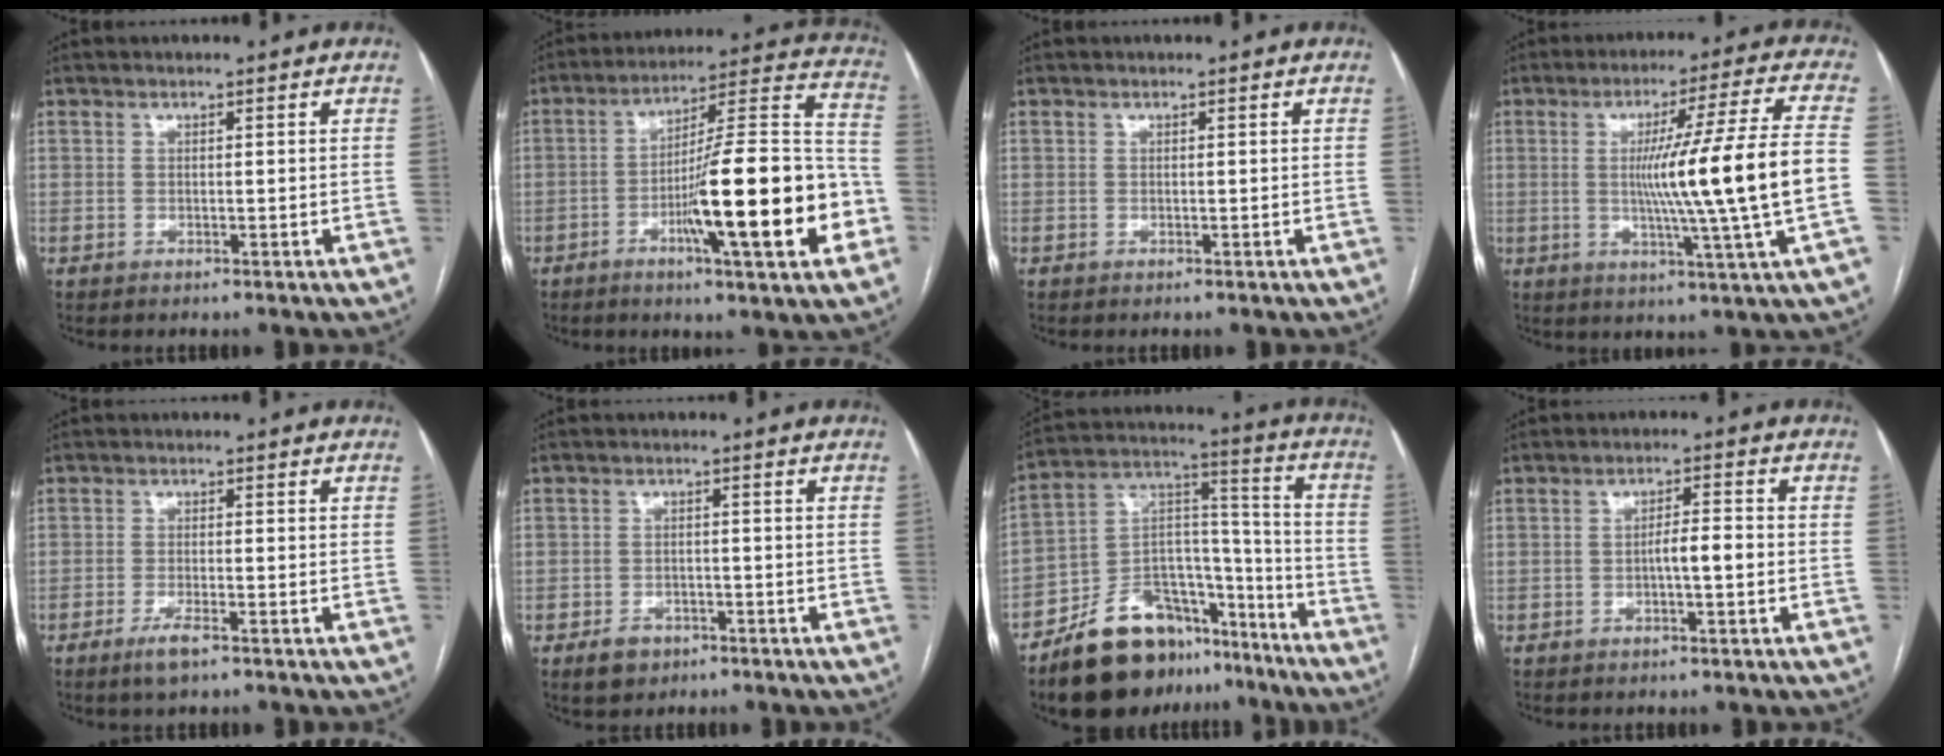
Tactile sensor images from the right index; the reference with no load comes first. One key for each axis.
{"total": 21.4, "fx": -6.6, "fy": 1.5, "fz": 20.3, "tx": -0.281, "ty": 0.005, "tz": -0.100}
{"total": 0.0}
{"total": 17.0, "fx": -1.0, "fy": -2.4, "fz": 16.8, "tx": -0.263, "ty": -0.007, "tz": -0.023}
{"total": 3.2, "fx": -2.1, "fy": 0.4, "fz": 2.4, "tx": -0.051, "ty": -0.005, "tz": -0.039}
{"total": 3.6, "fx": -2.2, "fy": 2.6, "fz": 1.2, "tx": -0.016, "ty": 0.006, "tz": -0.028}
{"total": 19.8, "fx": -14.6, "fy": 9.9, "fz": 8.9, "tx": -0.147, "ty": 0.059, "tz": -0.240}
{"total": 3.6, "fx": -0.8, "fy": 0.5, "fz": 3.4, "tx": -0.053, "ty": 0.006, "tz": -0.014}